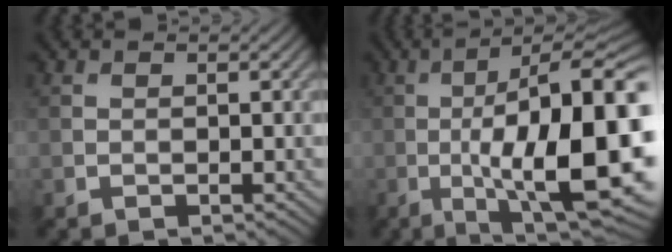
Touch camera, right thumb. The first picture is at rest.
{"total": 20.1, "force": [-3.2, 6.5, 18.7], "torque": [-0.268, -0.012, -0.043]}